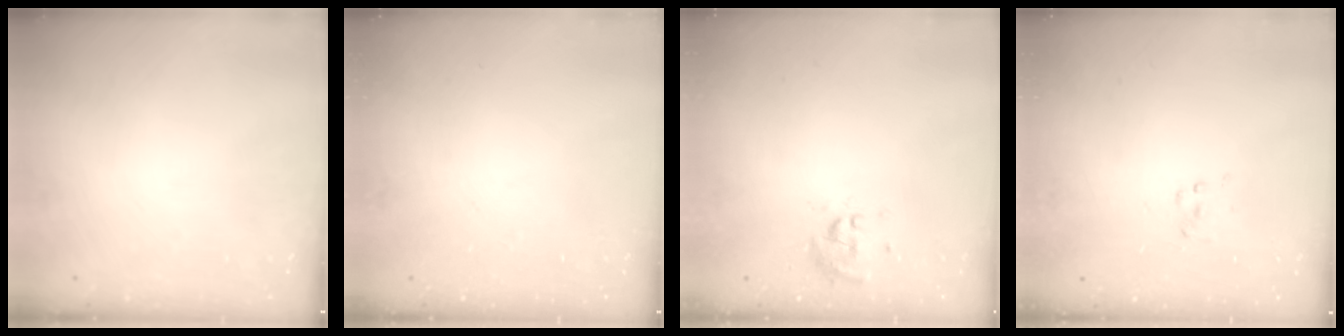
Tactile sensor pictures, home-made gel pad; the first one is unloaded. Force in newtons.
{"total": 0.0}
{"total": 0.0}
{"total": 1.5, "press": 1.5, "slide": 0.2}